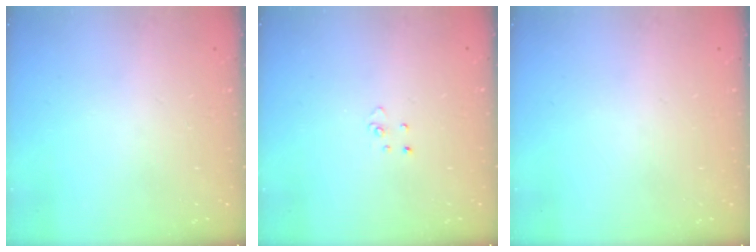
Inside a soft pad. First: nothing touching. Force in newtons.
{"total": 2.9, "press": 2.9, "slide": 0.2}
{"total": 0.0}